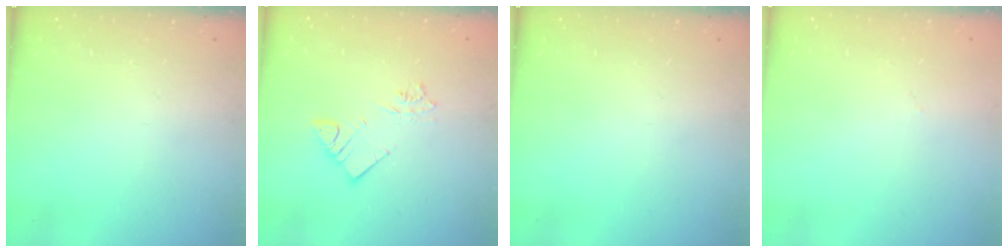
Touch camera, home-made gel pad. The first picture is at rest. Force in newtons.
{"total": 5.1, "press": 5.1, "slide": 0.3}
{"total": 0.0}
{"total": 0.0}